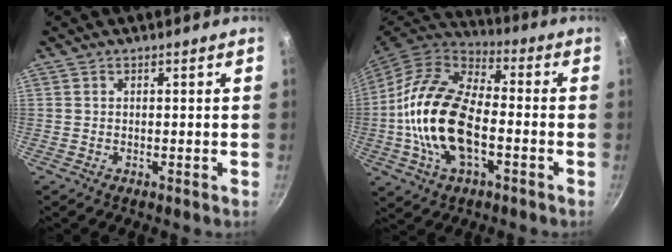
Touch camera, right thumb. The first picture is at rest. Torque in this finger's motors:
{"motor_torque": [-0.50, 1.73, 2.17, -0.60, 0.57]}